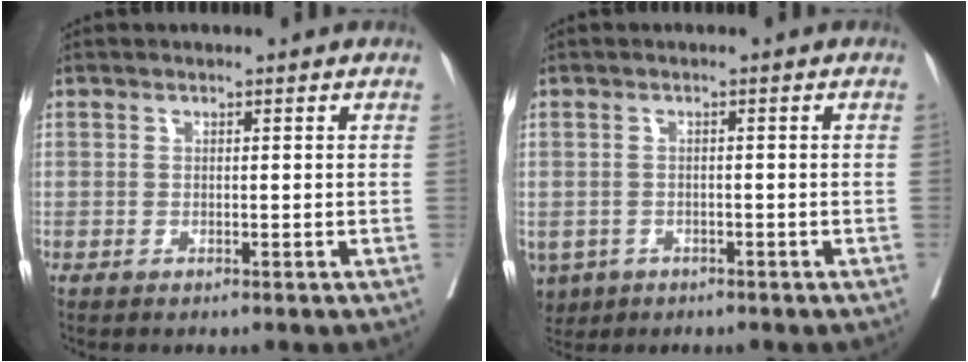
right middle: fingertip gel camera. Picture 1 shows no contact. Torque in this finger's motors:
{"motor_torque": [1.12, -1.02, 1.05, 0.21]}